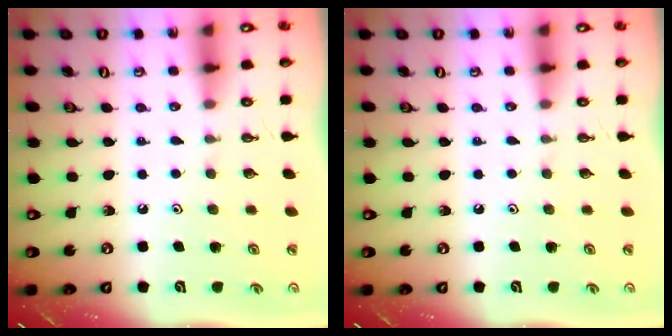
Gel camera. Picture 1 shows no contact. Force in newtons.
{"total": 0.0}